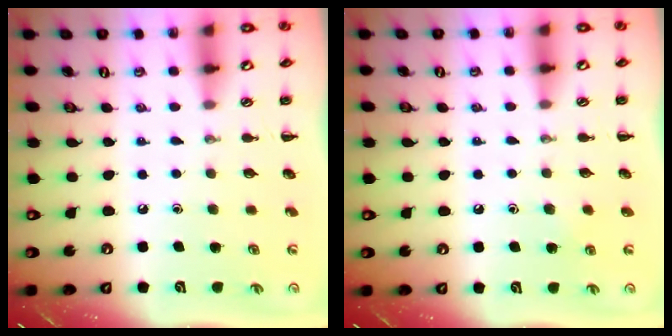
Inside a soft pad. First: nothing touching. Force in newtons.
{"total": 3.4, "press": 3.2, "slide": 1.2}